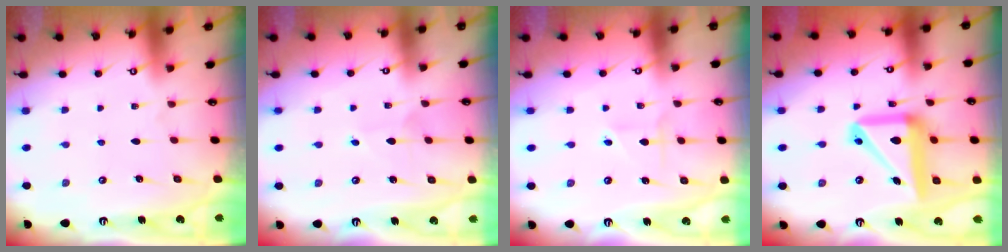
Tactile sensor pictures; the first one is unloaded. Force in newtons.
{"total": 3.6, "press": 3.5, "slide": 0.3}
{"total": 1.9, "press": 1.6, "slide": 0.9}
{"total": 16.7, "press": 16.5, "slide": 2.6}